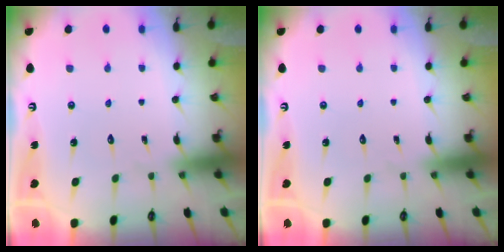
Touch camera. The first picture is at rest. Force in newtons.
{"total": 0.0}